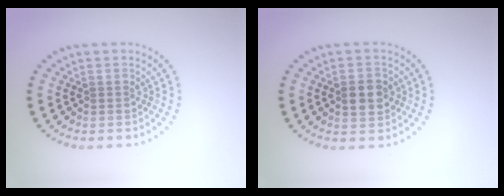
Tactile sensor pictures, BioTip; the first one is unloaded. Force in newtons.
{"total": 2.8, "press": 2.8, "slide": 0.1}